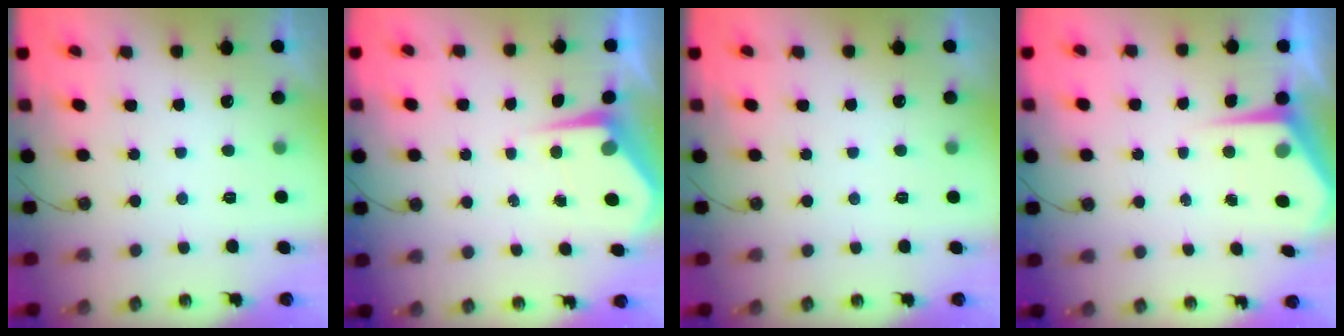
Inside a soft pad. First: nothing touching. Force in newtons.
{"total": 4.9, "press": 4.9, "slide": 0.3}
{"total": 2.6, "press": 2.6, "slide": 0.5}
{"total": 5.9, "press": 5.8, "slide": 0.5}